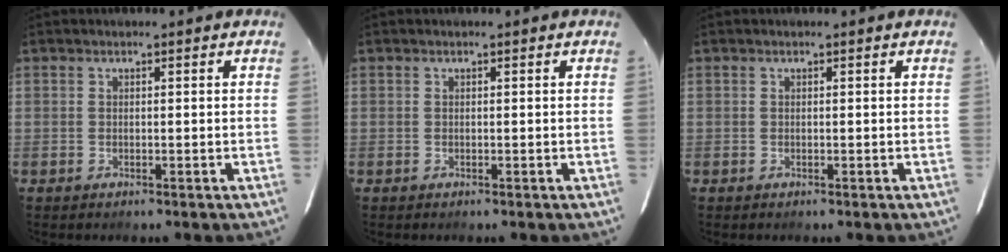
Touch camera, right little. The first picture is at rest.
{"total": 0.0}
{"total": 0.0}